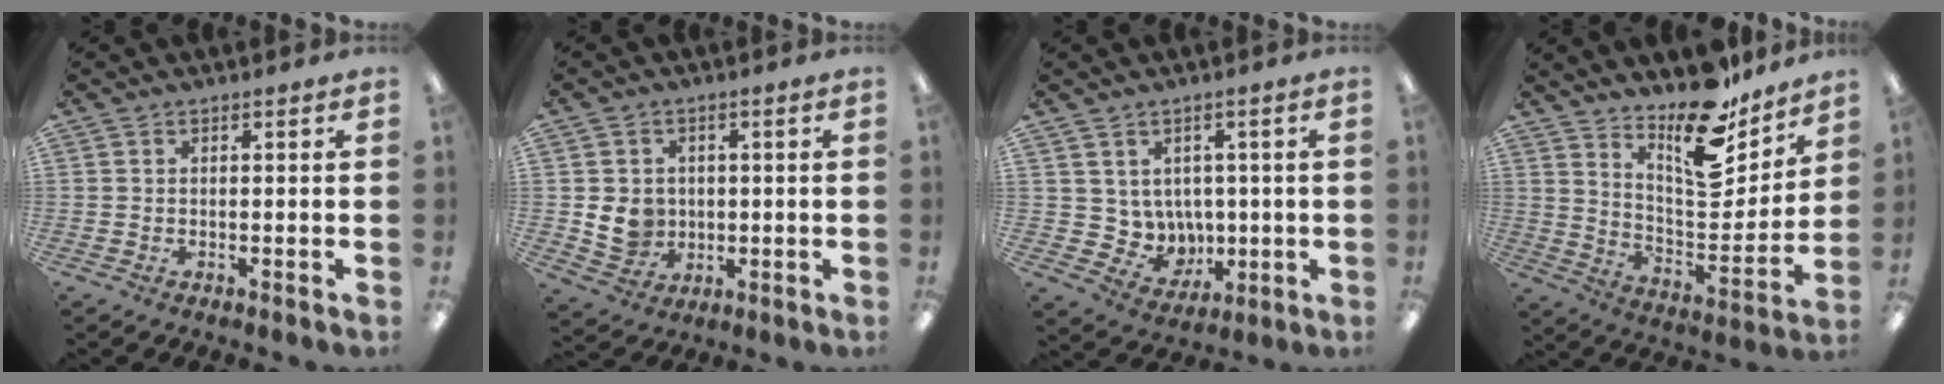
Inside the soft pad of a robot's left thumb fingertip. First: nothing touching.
{"total": 7.2, "force": [-0.2, 6.6, 2.8], "torque": [-0.051, 0.008, 0.001]}
{"total": 6.6, "force": [3.5, 5.6, 0.5], "torque": [-0.027, -0.028, 0.076]}
{"total": 17.6, "force": [13.4, 6.7, 9.2], "torque": [-0.133, -0.108, 0.229]}